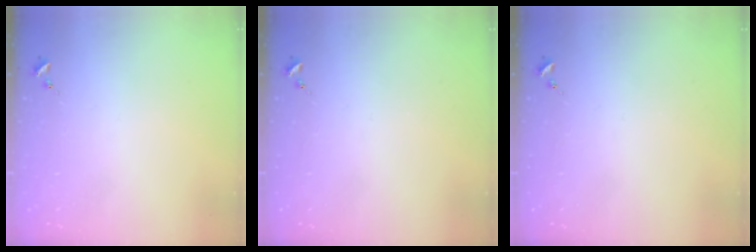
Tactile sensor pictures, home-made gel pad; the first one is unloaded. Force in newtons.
{"total": 0.0}
{"total": 0.0}